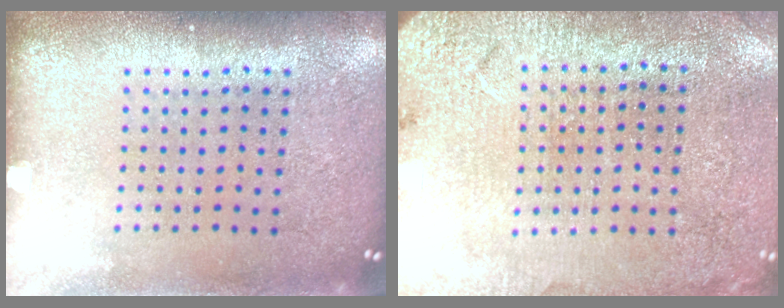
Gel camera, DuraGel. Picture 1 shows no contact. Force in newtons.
{"total": 2.7, "press": 2.7, "slide": 0.1}